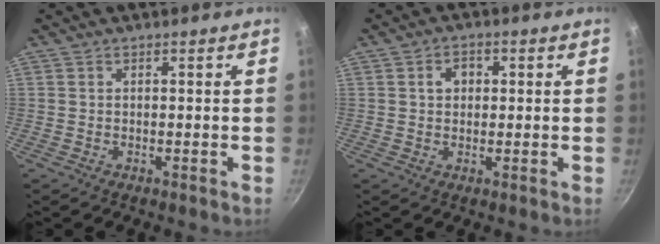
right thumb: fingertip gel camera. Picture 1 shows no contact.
{"total": 3.6, "force": [0.8, 2.7, 2.2], "torque": [-0.025, 0.007, 0.011]}